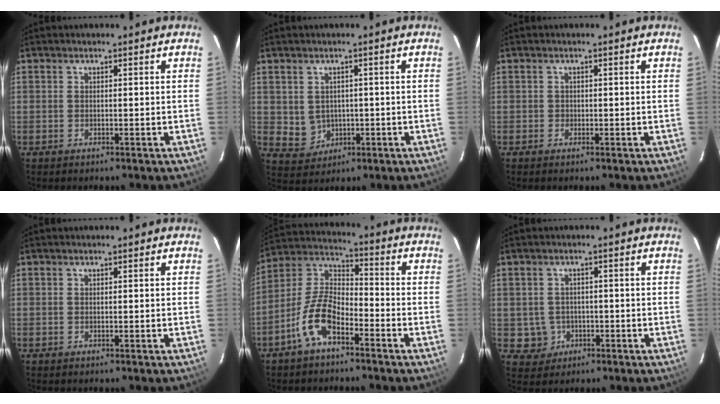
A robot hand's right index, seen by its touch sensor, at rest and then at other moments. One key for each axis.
{"total": 4.7, "fx": 0.2, "fy": 4.6, "fz": 1.1, "tx": -0.030, "ty": 0.009, "tz": 0.024}
{"total": 0.7, "fx": -0.2, "fy": 0.6, "fz": 0.0, "tx": 0.003, "ty": 0.001, "tz": -0.002}
{"total": 0.0}
{"total": 10.3, "fx": -5.8, "fy": 4.5, "fz": 7.2, "tx": -0.155, "ty": 0.020, "tz": -0.114}
{"total": 4.3, "fx": -0.8, "fy": 4.2, "fz": 0.3, "tx": -0.015, "ty": 0.016, "tz": -0.001}